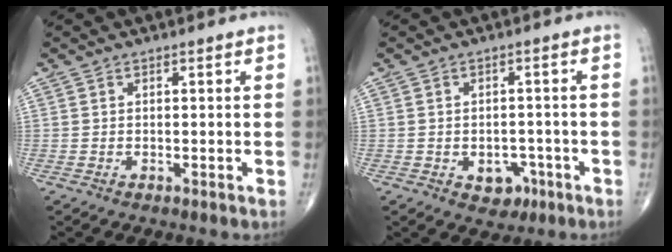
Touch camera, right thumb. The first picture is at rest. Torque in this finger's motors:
{"motor_torque": [-0.33, 0.46, 0.21, 0.20, 0.04]}